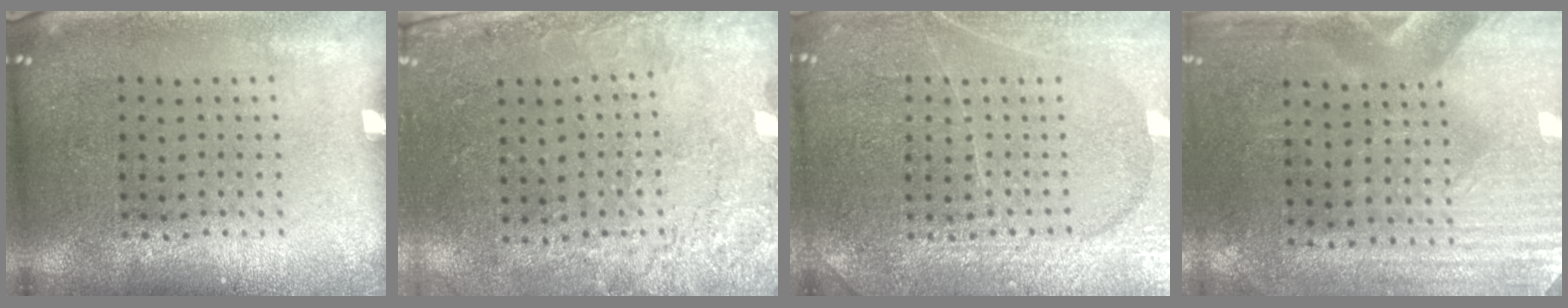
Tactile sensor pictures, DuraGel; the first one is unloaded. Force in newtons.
{"total": 2.7, "press": 2.2, "slide": 1.5}
{"total": 3.6, "press": 3.6, "slide": 0.5}
{"total": 3.0, "press": 2.6, "slide": 1.5}